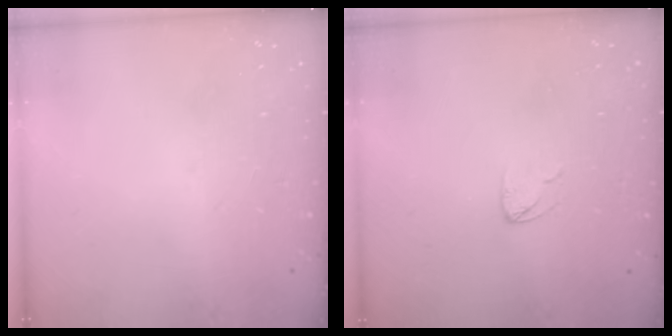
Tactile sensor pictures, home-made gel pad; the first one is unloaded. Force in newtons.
{"total": 3.0, "press": 2.9, "slide": 0.2}